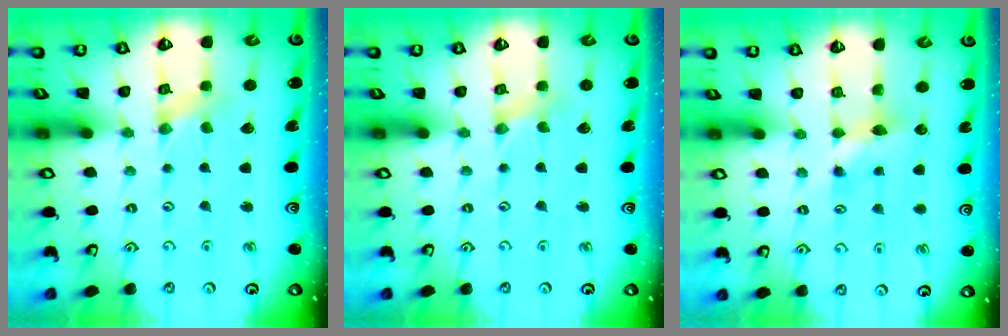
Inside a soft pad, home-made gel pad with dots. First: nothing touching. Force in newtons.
{"total": 0.0}
{"total": 5.3, "press": 5.2, "slide": 0.9}